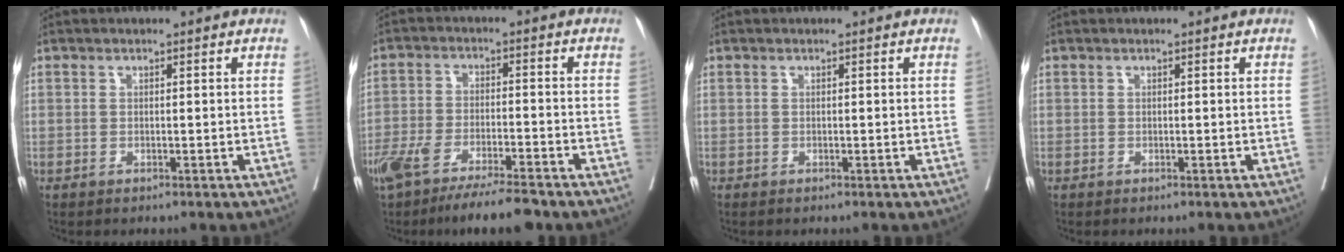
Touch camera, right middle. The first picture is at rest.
{"total": 11.7, "force": [-9.2, 1.7, 7.1], "torque": [-0.119, -0.018, -0.152]}
{"total": 0.0}
{"total": 0.0}